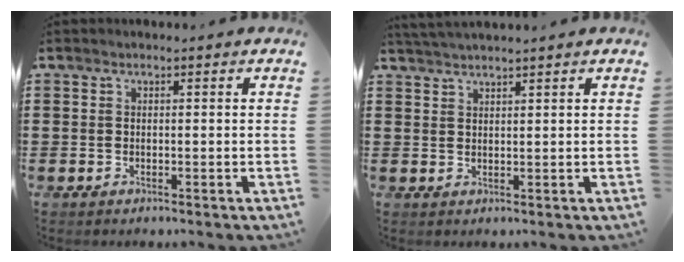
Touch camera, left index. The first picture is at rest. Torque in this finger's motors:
{"motor_torque": [0.77, -0.53, 0.15, 0.03]}